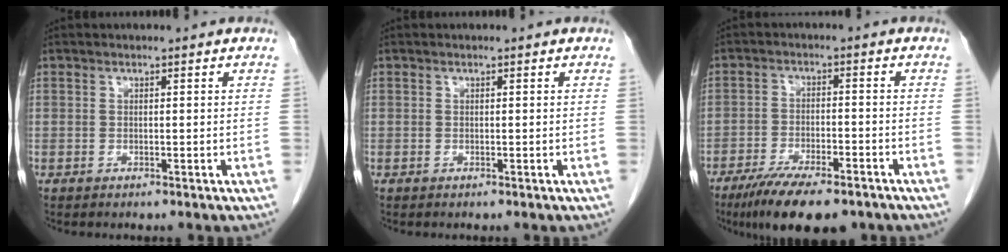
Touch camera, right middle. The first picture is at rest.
{"total": 0.0}
{"total": 11.9, "force": [-8.8, 3.3, 7.3], "torque": [-0.112, -0.017, -0.138]}